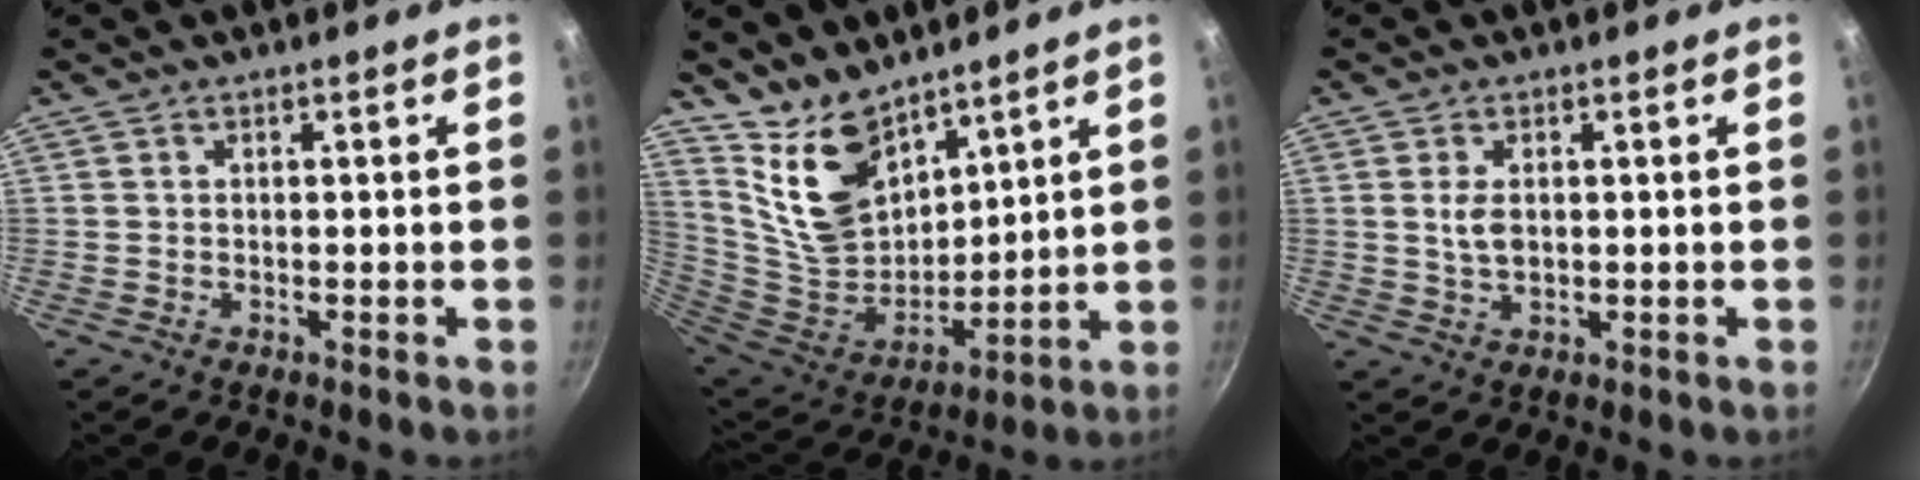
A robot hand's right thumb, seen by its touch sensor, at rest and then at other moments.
{"total": 15.5, "force": [11.0, 8.0, 7.4], "torque": [-0.113, -0.097, 0.224]}
{"total": 3.6, "force": [0.5, 2.0, 2.9], "torque": [-0.049, -0.004, 0.012]}